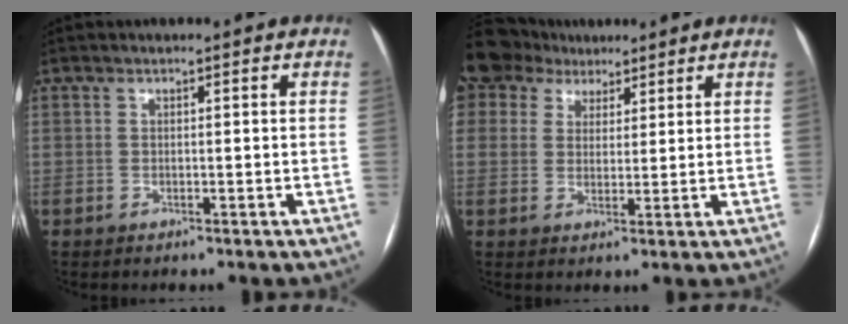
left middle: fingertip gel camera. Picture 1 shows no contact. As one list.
[{"total": 9.8, "force": [6.9, 6.7, 1.6], "torque": [-0.046, 0.036, 0.128]}]